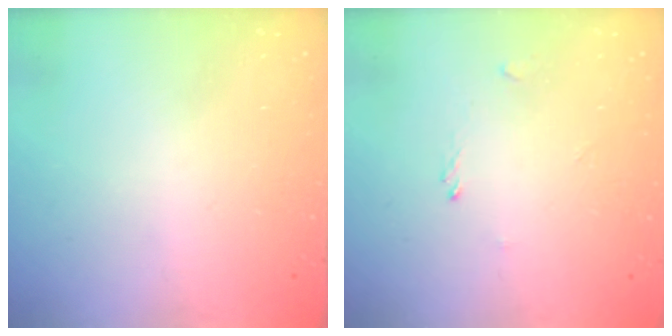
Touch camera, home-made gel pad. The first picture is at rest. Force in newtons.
{"total": 0.0}